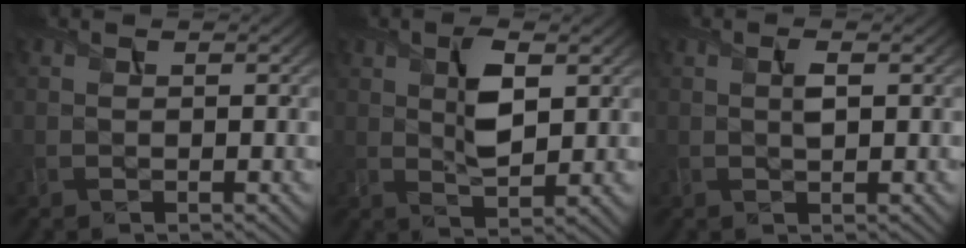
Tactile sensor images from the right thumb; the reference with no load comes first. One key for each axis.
{"total": 5.4, "fx": 1.5, "fy": 2.3, "fz": 4.7, "tx": -0.092, "ty": -0.005, "tz": 0.030}
{"total": 1.6, "fx": 0.3, "fy": 0.6, "fz": 1.5, "tx": -0.032, "ty": 0.000, "tz": 0.006}